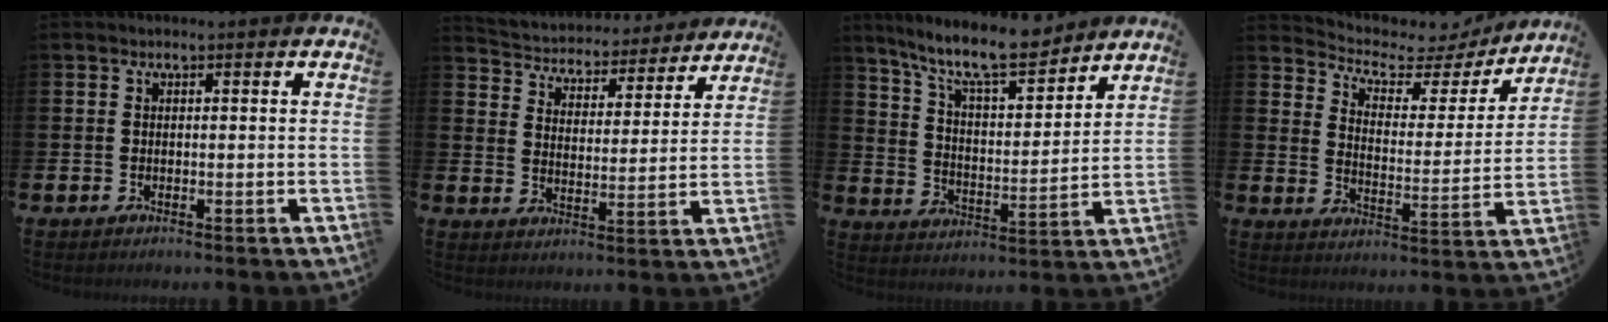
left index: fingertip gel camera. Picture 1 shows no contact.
{"total": 4.5, "force": [4.3, 1.5, 0.0], "torque": [-0.024, -0.044, 0.066]}
{"total": 11.2, "force": [9.8, 2.2, 5.0], "torque": [-0.119, -0.053, 0.174]}
{"total": 5.3, "force": [4.7, 2.2, 1.1], "torque": [-0.049, -0.041, 0.072]}